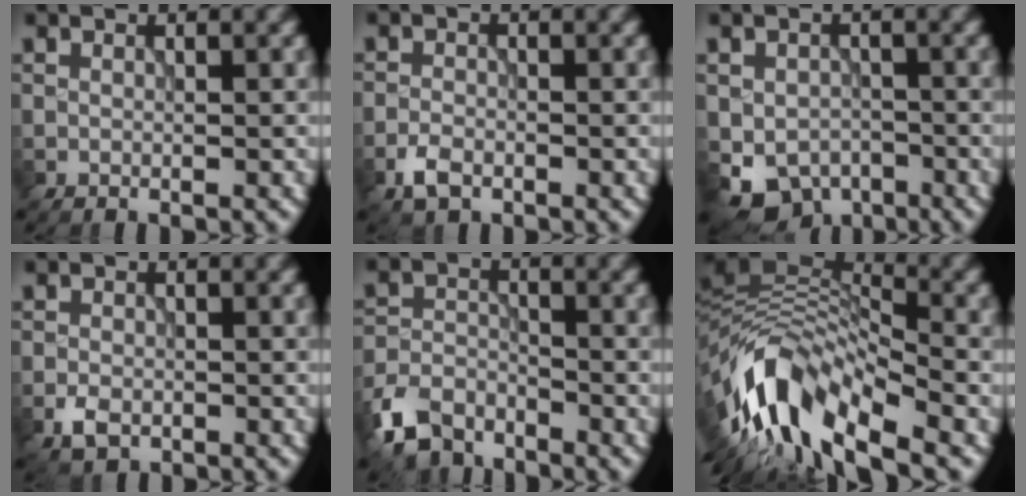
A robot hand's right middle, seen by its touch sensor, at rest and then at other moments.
{"total": 2.2, "force": [-1.4, 1.2, 1.3], "torque": [-0.025, -0.001, -0.032]}
{"total": 5.5, "force": [-2.6, 4.1, 2.7], "torque": [-0.046, -0.018, -0.038]}
{"total": 2.2, "force": [-1.1, 1.4, 1.3], "torque": [-0.027, -0.003, -0.026]}
{"total": 6.0, "force": [-4.5, 3.1, 2.5], "torque": [-0.054, -0.007, -0.096]}
{"total": 10.9, "force": [-5.5, 4.4, 8.4], "torque": [-0.144, 0.021, -0.117]}